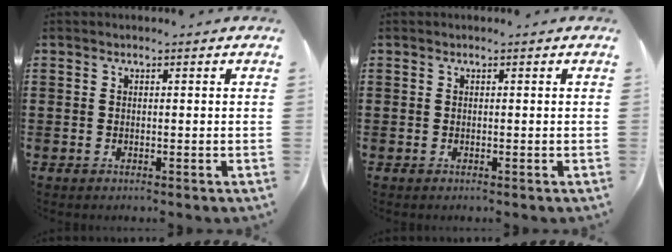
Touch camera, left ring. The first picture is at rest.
{"total": 0.0}